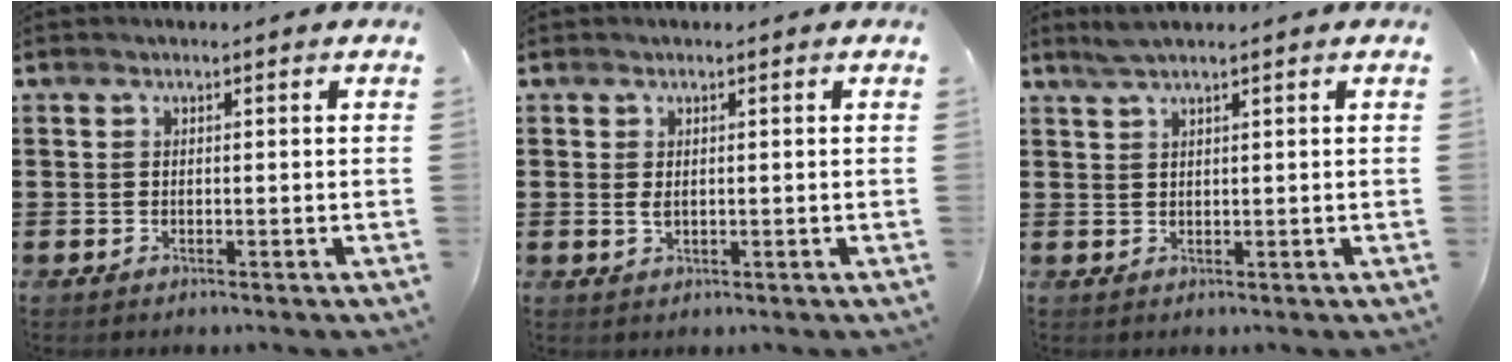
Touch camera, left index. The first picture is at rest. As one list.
[{"total": 1.3, "force": [0.1, 0.6, 1.1], "torque": [-0.031, 0.000, -0.002]}, {"total": 2.1, "force": [1.6, 0.1, 1.4], "torque": [-0.029, 0.001, 0.030]}]